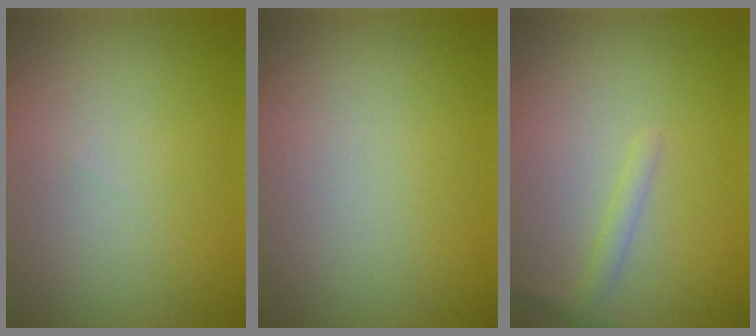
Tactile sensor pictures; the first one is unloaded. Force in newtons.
{"total": 0.0}
{"total": 1.2, "press": 1.2, "slide": 0.0}